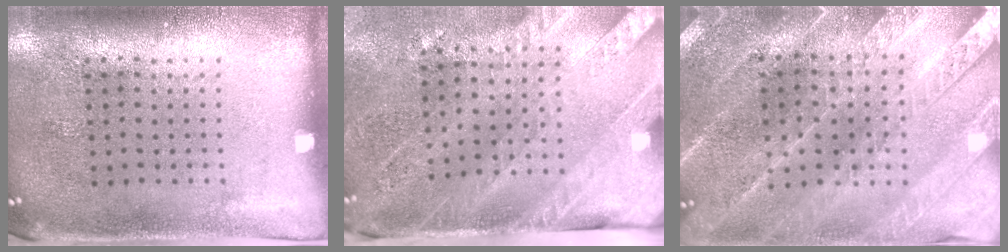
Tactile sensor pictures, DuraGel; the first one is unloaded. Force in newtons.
{"total": 3.5, "press": 3.0, "slide": 1.8}
{"total": 2.5, "press": 2.5, "slide": 0.2}